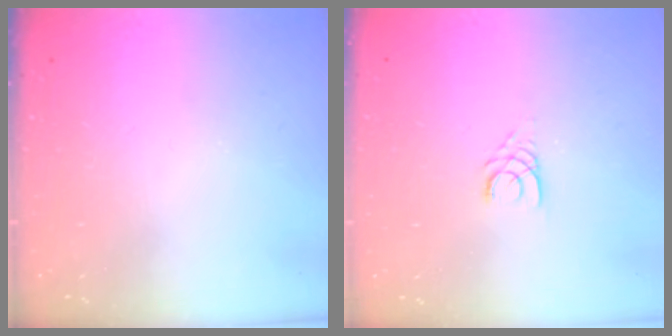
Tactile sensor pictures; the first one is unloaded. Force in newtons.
{"total": 3.1, "press": 3.1, "slide": 0.4}